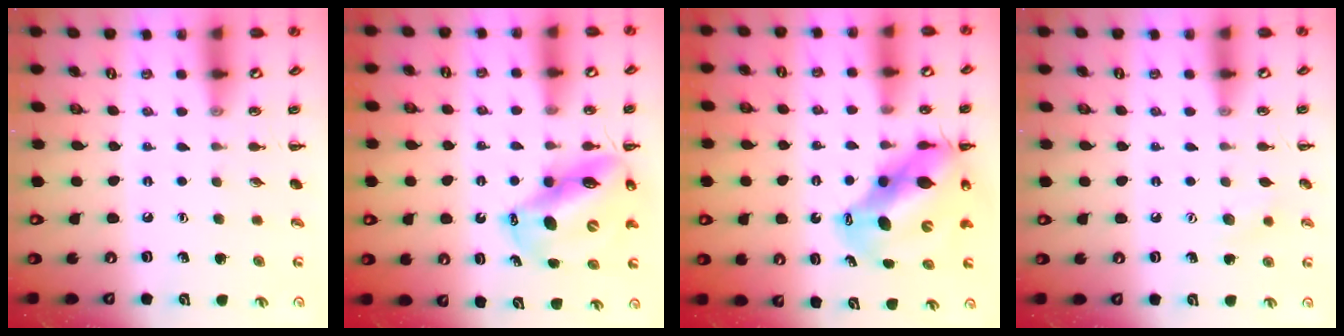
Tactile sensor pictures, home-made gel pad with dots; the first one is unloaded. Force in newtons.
{"total": 13.2, "press": 12.8, "slide": 3.6}
{"total": 12.6, "press": 12.2, "slide": 3.0}
{"total": 6.5, "press": 6.3, "slide": 1.6}